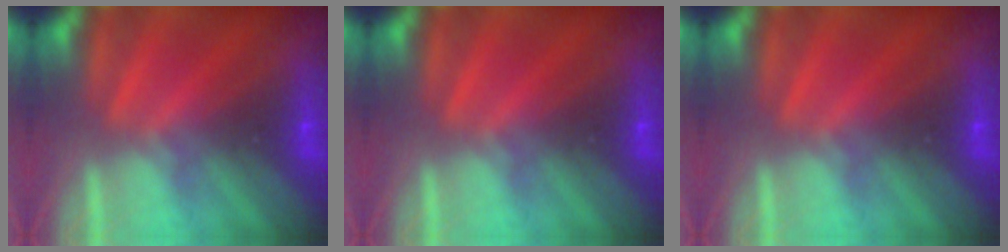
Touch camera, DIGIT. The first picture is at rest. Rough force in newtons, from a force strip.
{"total": 0.0}
{"total": 0.0}